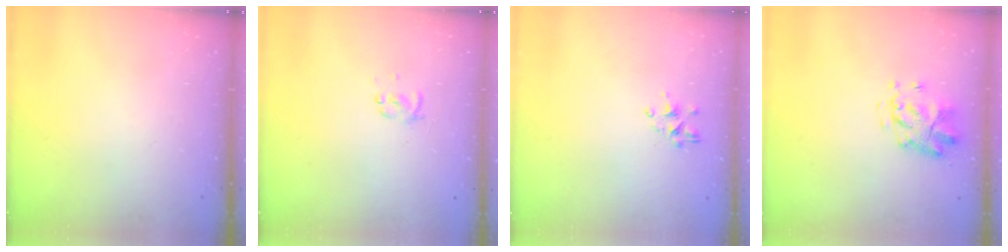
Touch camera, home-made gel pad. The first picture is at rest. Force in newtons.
{"total": 0.9, "press": 0.9, "slide": 0.2}
{"total": 2.2, "press": 2.0, "slide": 0.9}
{"total": 3.8, "press": 3.3, "slide": 1.8}